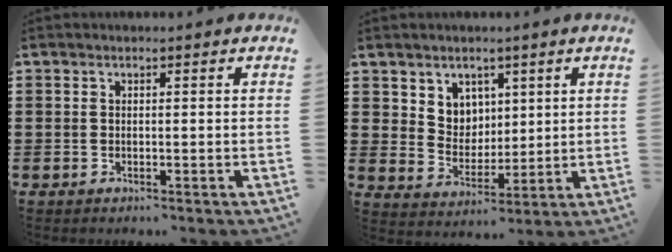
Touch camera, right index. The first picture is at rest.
{"total": 5.5, "force": [3.4, 4.4, 0.4], "torque": [-0.035, 0.001, 0.064]}